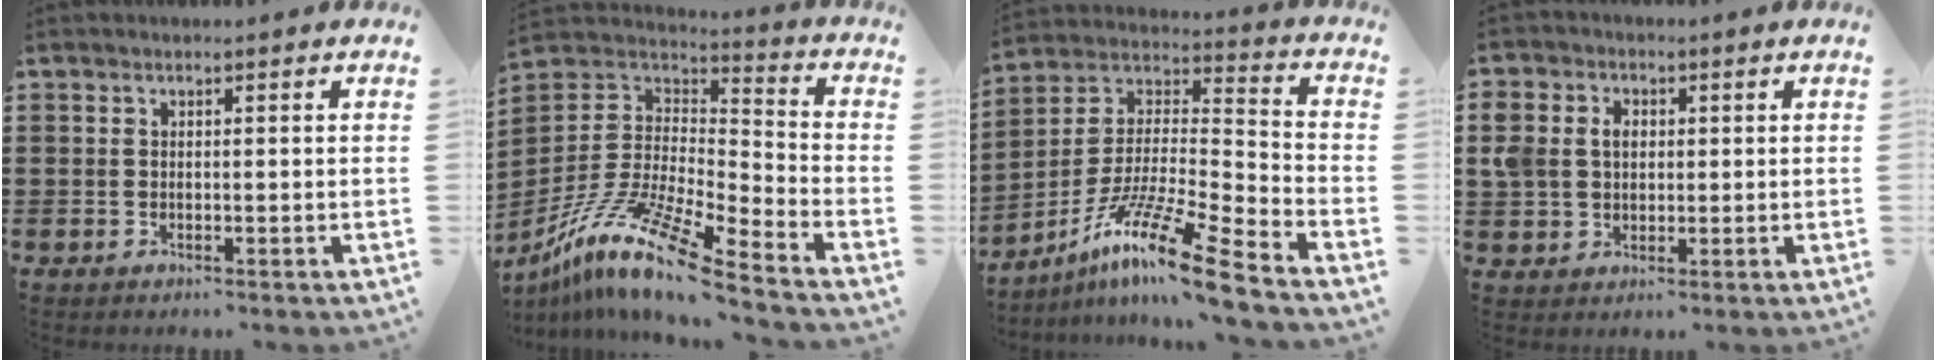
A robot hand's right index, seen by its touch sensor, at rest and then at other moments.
{"total": 13.7, "force": [-10.3, 1.4, 8.9], "torque": [-0.190, 0.004, -0.203]}
{"total": 14.5, "force": [-11.1, 0.4, 9.3], "torque": [-0.171, 0.018, -0.215]}
{"total": 5.0, "force": [0.8, 4.2, 2.7], "torque": [-0.080, 0.010, 0.008]}